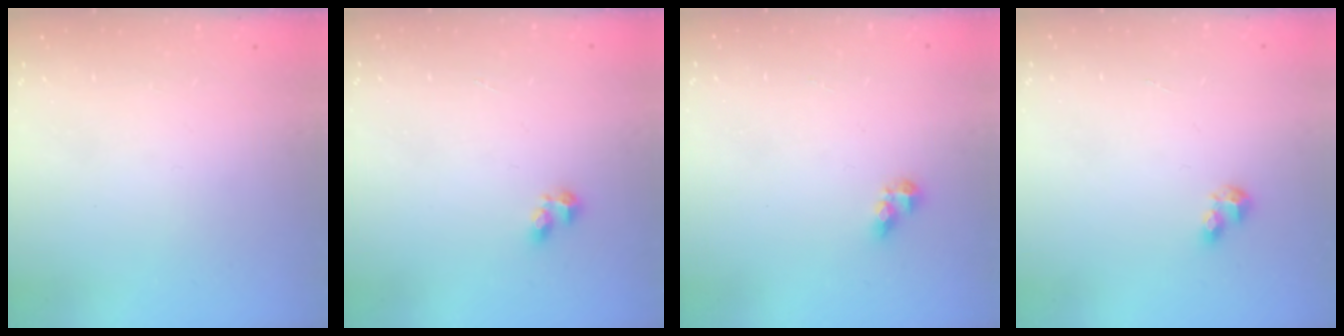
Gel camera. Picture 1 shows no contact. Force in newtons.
{"total": 2.2, "press": 2.1, "slide": 0.7}
{"total": 4.9, "press": 4.8, "slide": 0.6}
{"total": 3.6, "press": 3.6, "slide": 0.5}